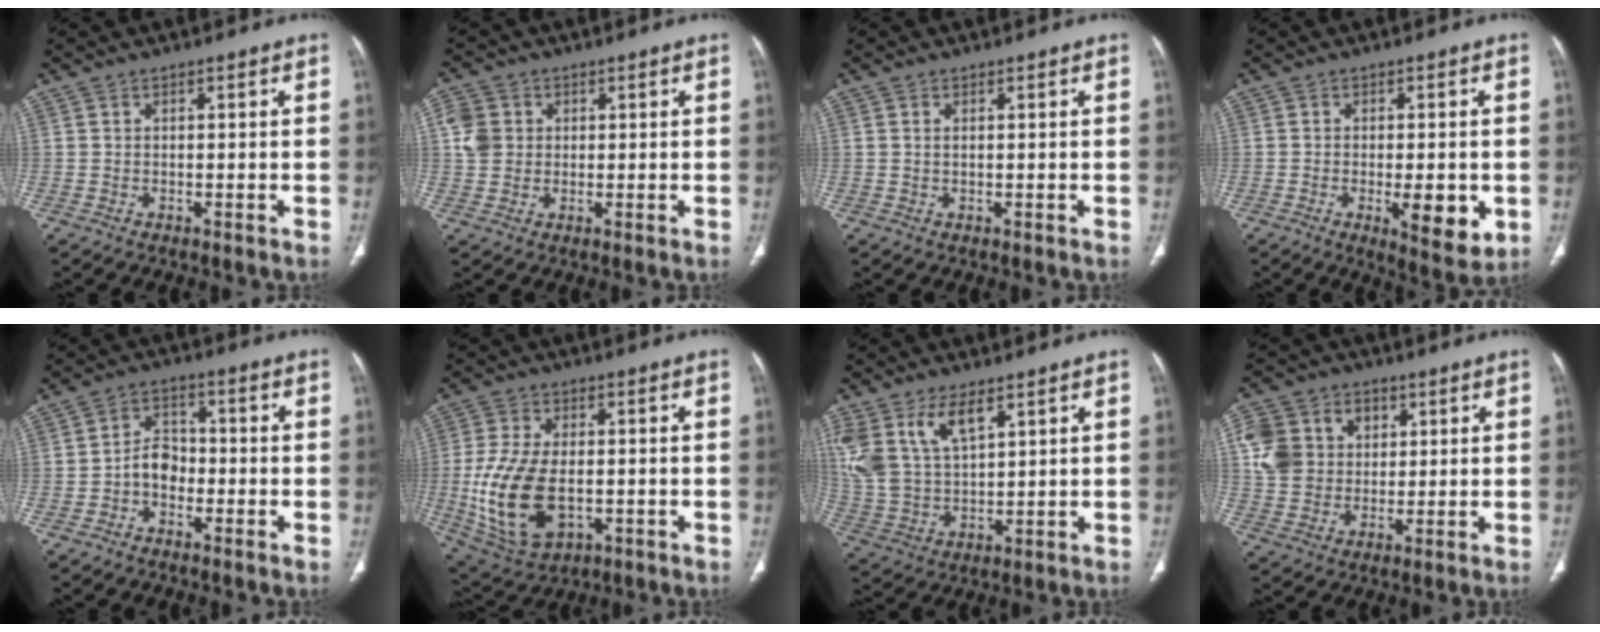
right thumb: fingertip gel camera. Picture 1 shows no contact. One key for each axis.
{"total": 5.7, "fx": 1.1, "fy": 5.1, "fz": 2.4, "tx": -0.037, "ty": 0.003, "tz": 0.020}
{"total": 0.9, "fx": 0.3, "fy": 0.4, "fz": 0.7, "tx": -0.018, "ty": 0.003, "tz": 0.009}
{"total": 8.8, "fx": -2.1, "fy": 3.1, "fz": 7.9, "tx": -0.099, "ty": -0.016, "tz": -0.025}
{"total": 5.0, "fx": -1.8, "fy": 3.7, "fz": 3.0, "tx": -0.035, "ty": 0.025, "tz": -0.042}
{"total": 16.1, "fx": -2.4, "fy": 9.4, "fz": 12.9, "tx": -0.257, "ty": -0.005, "tz": -0.025}
{"total": 13.8, "fx": 7.0, "fy": 7.2, "fz": 9.4, "tx": -0.192, "ty": -0.016, "tz": 0.150}
{"total": 12.7, "fx": 3.2, "fy": 10.7, "fz": 6.2, "tx": -0.095, "ty": 0.006, "tz": 0.061}